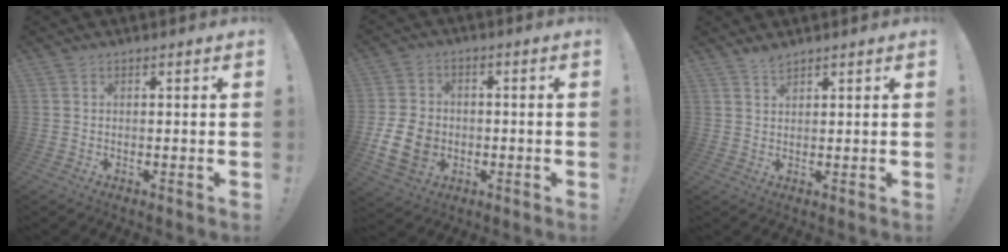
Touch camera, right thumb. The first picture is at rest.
{"total": 13.0, "force": [-2.9, 10.2, 7.5], "torque": [-0.138, 0.023, -0.050]}
{"total": 2.5, "force": [2.3, 0.6, 0.7], "torque": [0.001, -0.016, 0.039]}